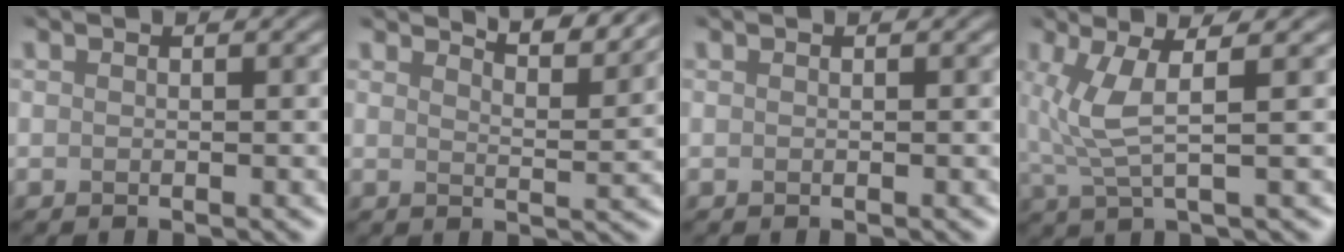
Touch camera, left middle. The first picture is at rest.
{"total": 6.2, "force": [5.4, 1.3, 2.8], "torque": [-0.022, 0.028, 0.050]}
{"total": 0.0}
{"total": 2.6, "force": [0.6, 0.1, 2.5], "torque": [-0.090, 0.008, 0.027]}